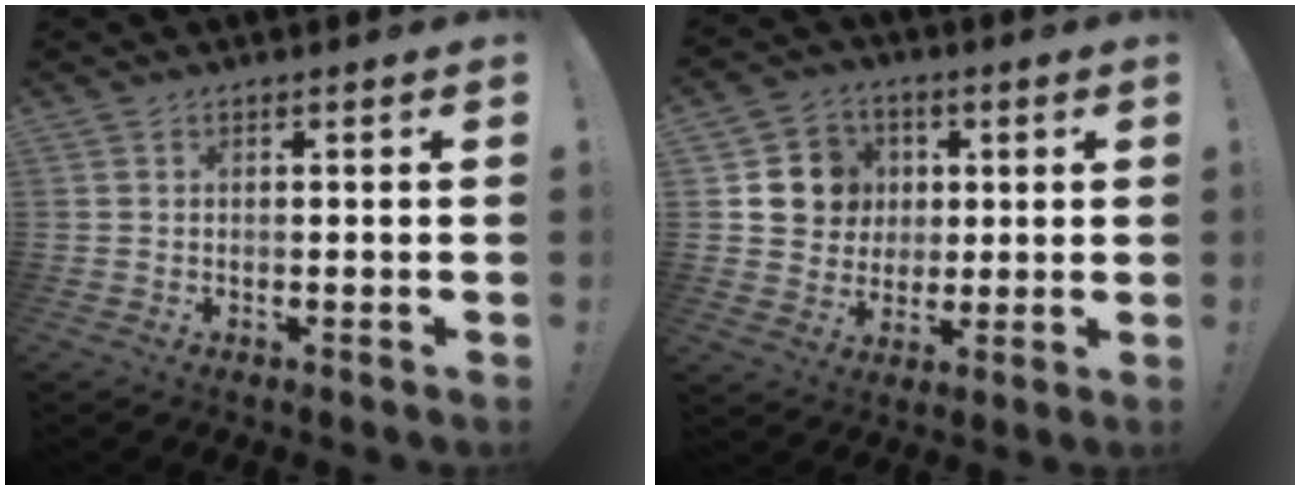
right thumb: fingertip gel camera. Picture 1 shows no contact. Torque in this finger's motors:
{"motor_torque": [0.68, 0.63, 0.40, -0.40, 0.16]}